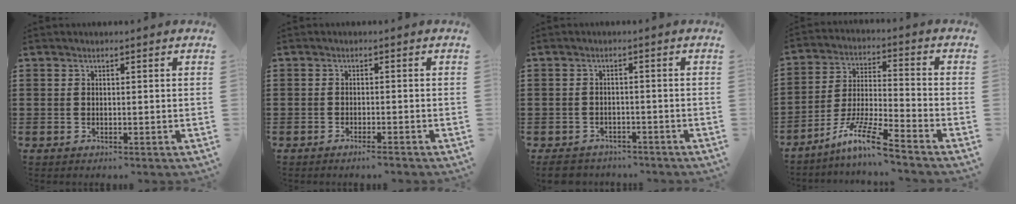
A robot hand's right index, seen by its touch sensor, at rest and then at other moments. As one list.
[{"total": 1.4, "force": [-1.3, -0.2, 0.6], "torque": [-0.010, -0.002, -0.024]}, {"total": 2.9, "force": [-2.8, 0.8, 0.2], "torque": [-0.015, 0.003, -0.061]}, {"total": 9.6, "force": [-7.7, 0.2, 5.8], "torque": [-0.123, -0.003, -0.154]}]